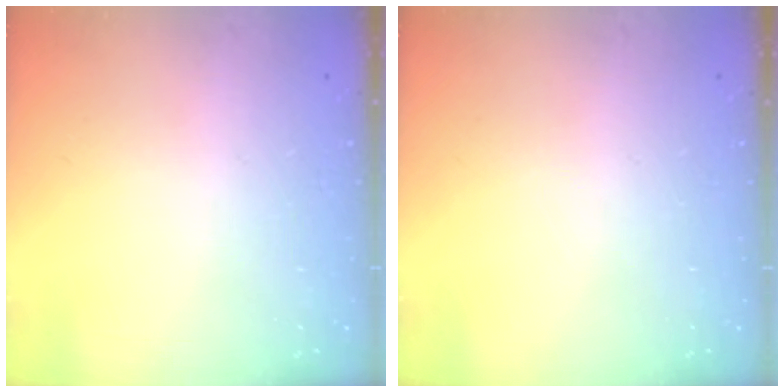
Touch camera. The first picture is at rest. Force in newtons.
{"total": 0.0}